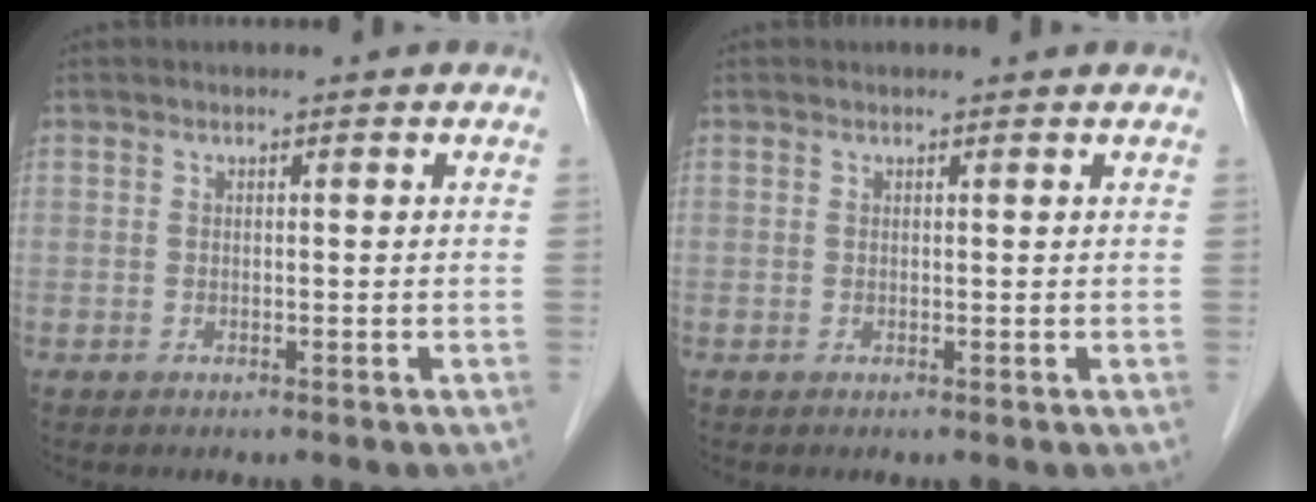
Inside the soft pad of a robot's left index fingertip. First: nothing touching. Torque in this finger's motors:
{"motor_torque": [0.16, -0.08, -0.04, 0.01]}